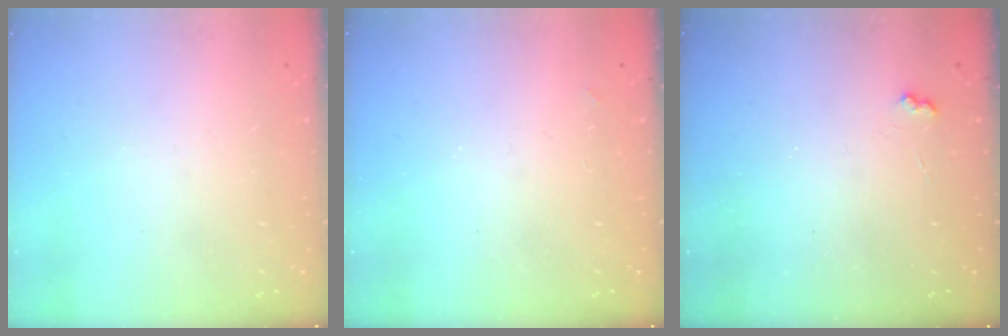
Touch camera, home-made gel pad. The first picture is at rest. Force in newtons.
{"total": 1.1, "press": 1.0, "slide": 0.3}
{"total": 3.5, "press": 3.5, "slide": 0.6}